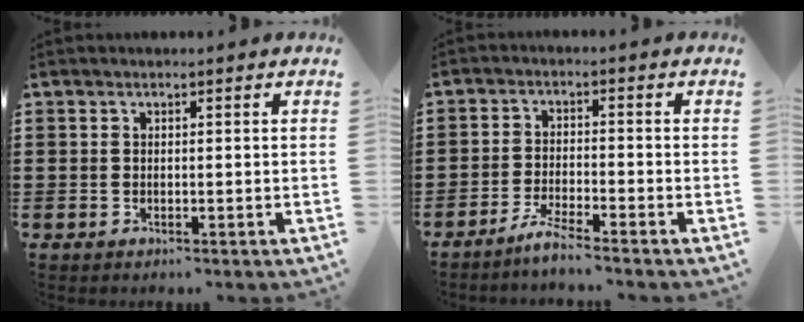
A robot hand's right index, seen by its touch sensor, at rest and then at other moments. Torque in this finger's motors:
{"motor_torque": [0.03, -0.11, 0.18, 0.01]}